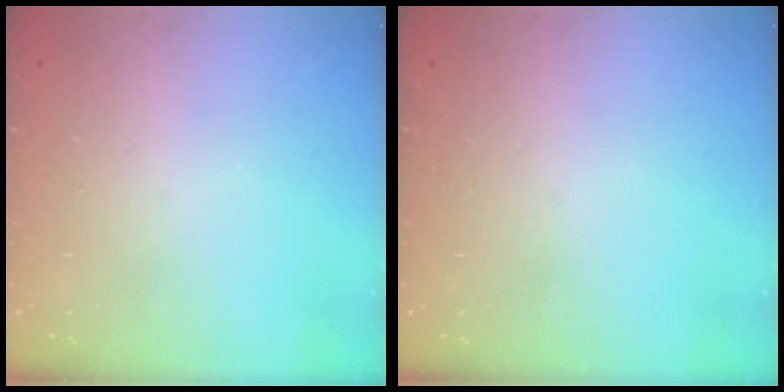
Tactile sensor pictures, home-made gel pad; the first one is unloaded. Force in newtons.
{"total": 0.0}